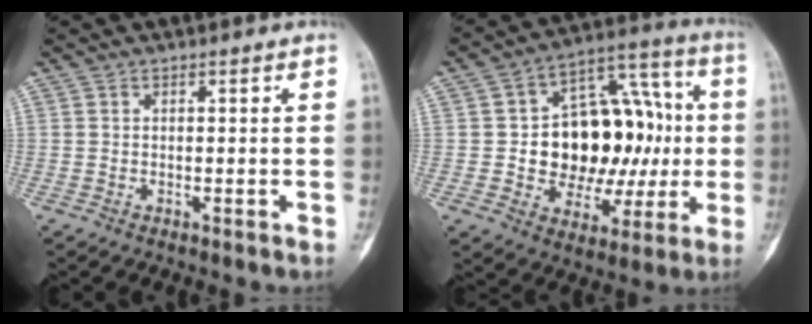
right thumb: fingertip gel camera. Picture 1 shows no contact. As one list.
[{"total": 21.9, "force": [-0.2, 15.0, 16.0], "torque": [-0.179, 0.039, 0.010]}]